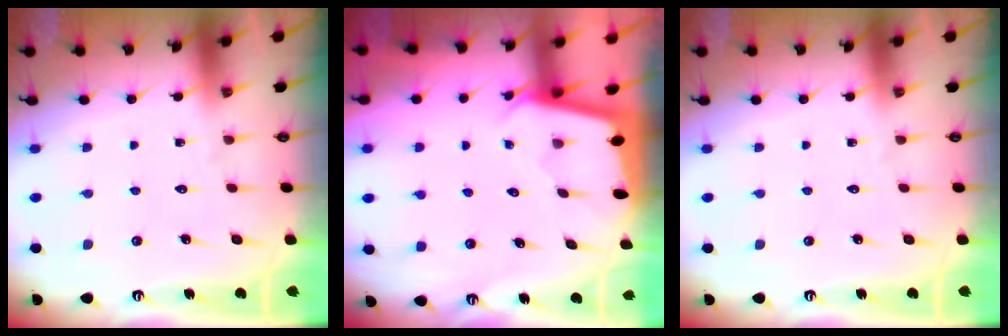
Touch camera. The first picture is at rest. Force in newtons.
{"total": 1.7, "press": 1.7, "slide": 0.1}
{"total": 0.0}